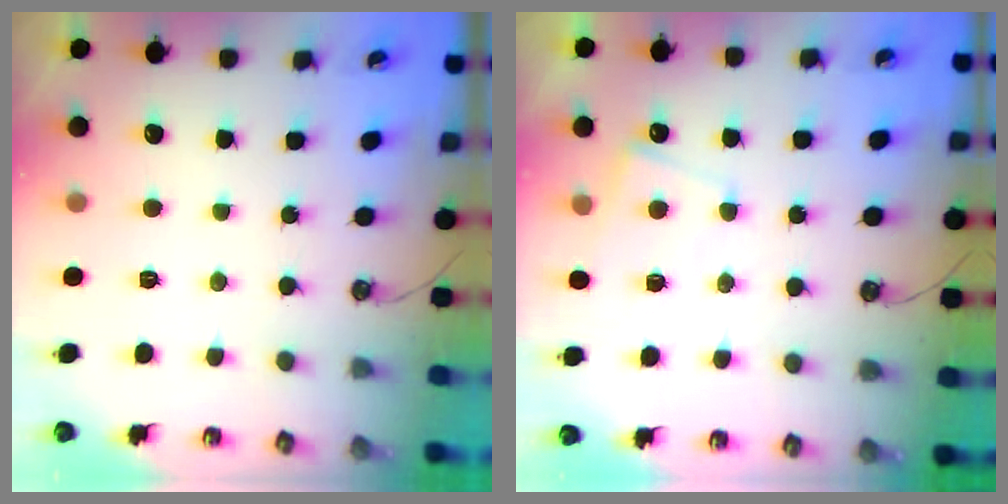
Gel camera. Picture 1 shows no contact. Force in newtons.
{"total": 3.5, "press": 3.5, "slide": 0.4}